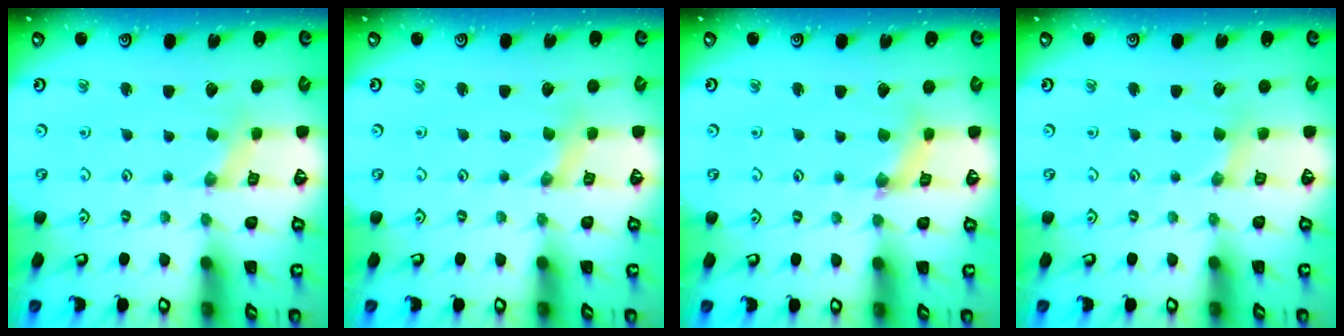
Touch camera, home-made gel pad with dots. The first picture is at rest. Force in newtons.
{"total": 0.0}
{"total": 2.4, "press": 2.4, "slide": 0.2}
{"total": 1.7, "press": 1.7, "slide": 0.4}